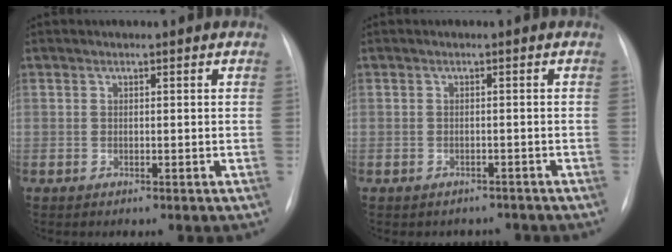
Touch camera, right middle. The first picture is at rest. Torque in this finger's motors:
{"motor_torque": [0.04, -0.05, 0.00, 0.00]}